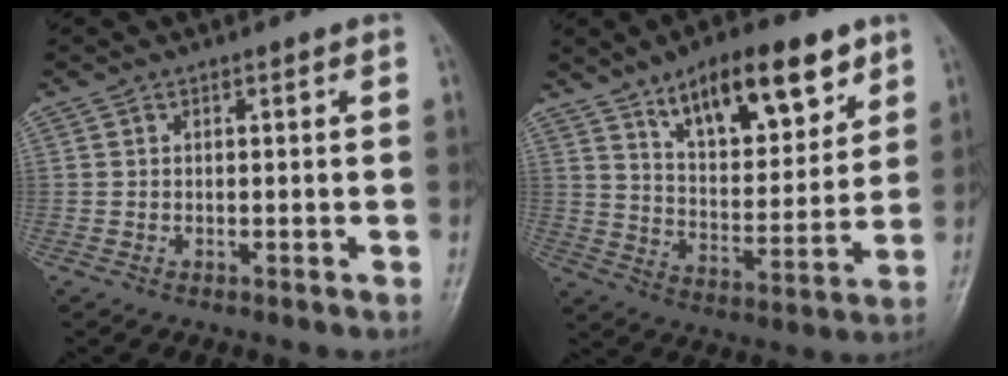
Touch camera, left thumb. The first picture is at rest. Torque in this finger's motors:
{"motor_torque": [1.24, 1.21, 1.58, -1.20, 0.27]}